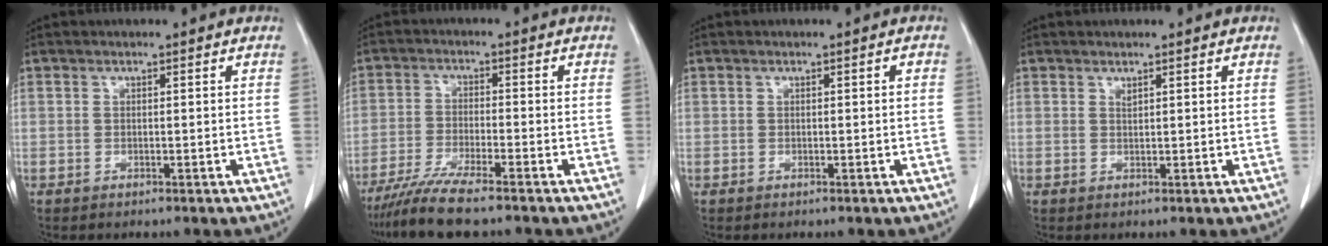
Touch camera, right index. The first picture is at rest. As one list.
[{"total": 7.4, "force": [-6.2, -0.2, 4.1], "torque": [-0.071, -0.024, -0.111]}, {"total": 0.5, "force": [0.0, 0.1, 0.5], "torque": [-0.007, 0.002, 0.000]}, {"total": 0.6, "force": [0.5, 0.1, 0.3], "torque": [-0.008, -0.004, 0.010]}]